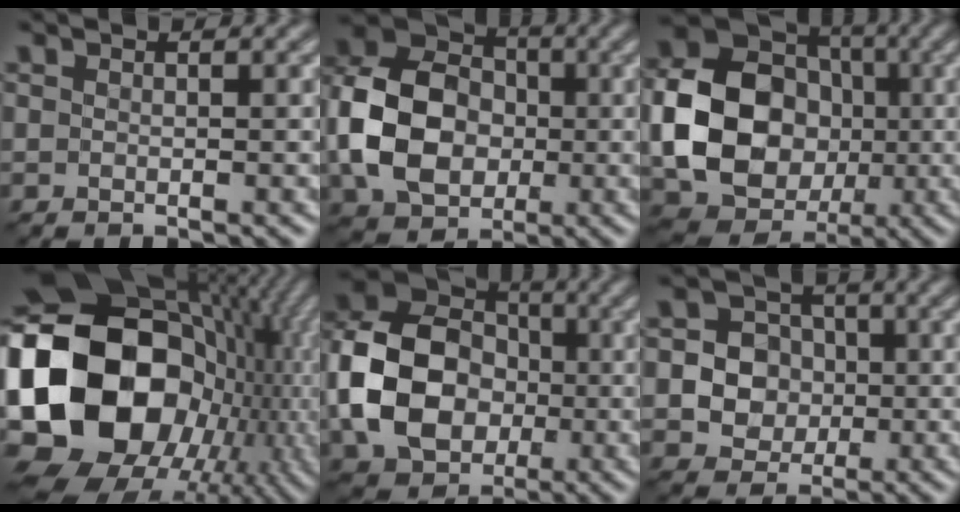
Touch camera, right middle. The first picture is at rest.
{"total": 10.2, "force": [-1.4, 7.9, 6.4], "torque": [-0.135, 0.009, -0.038]}
{"total": 11.9, "force": [-1.4, 9.7, 6.7], "torque": [-0.121, -0.002, -0.033]}
{"total": 20.2, "force": [-1.7, 16.1, 12.1], "torque": [-0.273, -0.002, -0.019]}
{"total": 11.5, "force": [-1.9, 8.8, 7.0], "torque": [-0.134, 0.010, -0.047]}
{"total": 5.5, "force": [-0.6, 5.1, 2.1], "torque": [-0.026, 0.018, -0.032]}